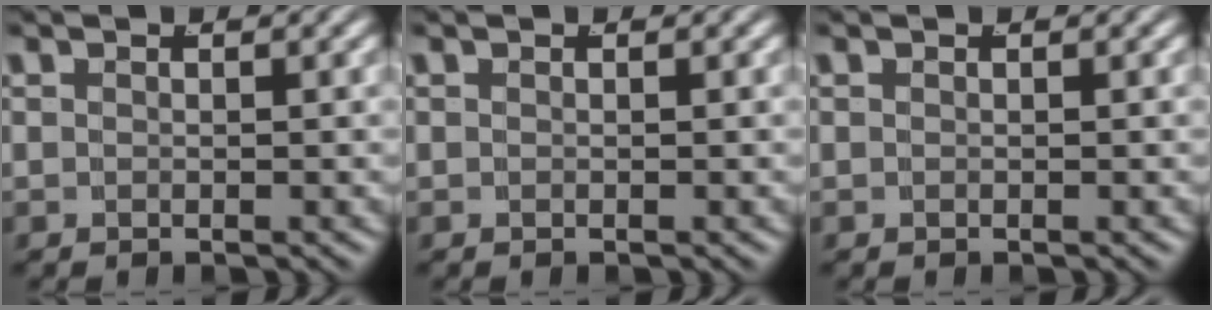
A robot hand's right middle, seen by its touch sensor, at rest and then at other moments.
{"total": 0.0}
{"total": 0.0}